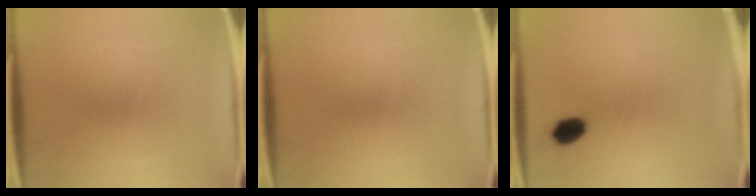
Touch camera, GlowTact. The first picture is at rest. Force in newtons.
{"total": 0.0}
{"total": 4.6}